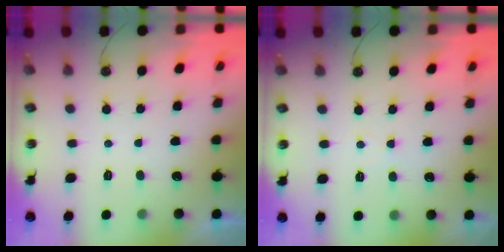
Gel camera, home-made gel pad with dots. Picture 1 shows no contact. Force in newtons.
{"total": 4.0, "press": 3.9, "slide": 0.6}